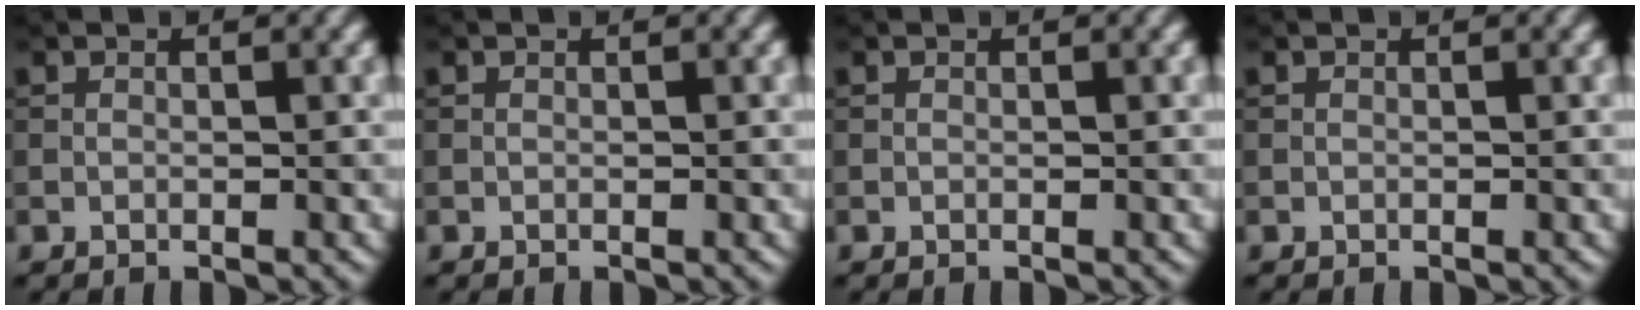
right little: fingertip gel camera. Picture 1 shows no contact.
{"total": 0.0}
{"total": 0.0}
{"total": 0.0}